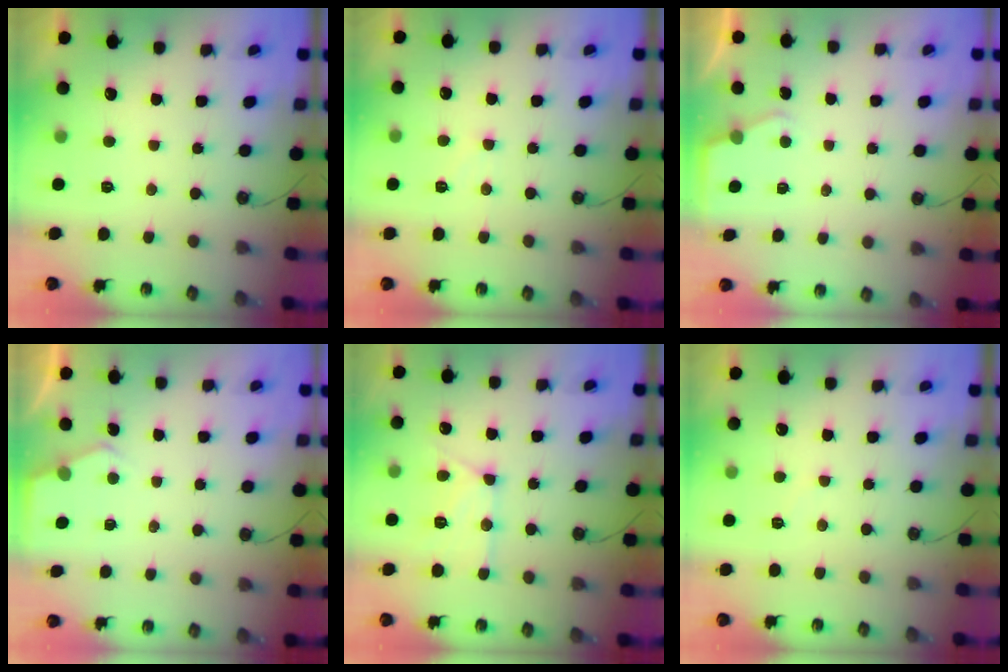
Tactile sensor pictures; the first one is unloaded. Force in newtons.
{"total": 6.1, "press": 6.1, "slide": 0.9}
{"total": 2.4, "press": 2.4, "slide": 0.3}
{"total": 3.7, "press": 3.7, "slide": 0.5}
{"total": 13.3, "press": 13.3, "slide": 1.1}
{"total": 3.2, "press": 3.1, "slide": 0.5}